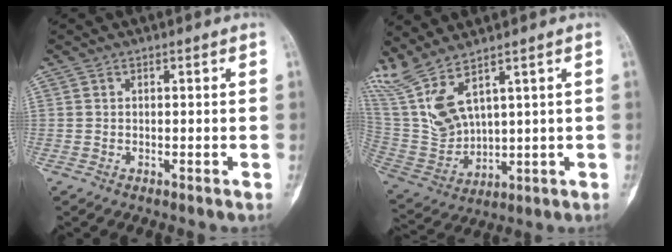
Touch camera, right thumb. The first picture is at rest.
{"total": 11.2, "force": [7.5, 3.2, 7.7], "torque": [-0.178, -0.034, 0.178]}